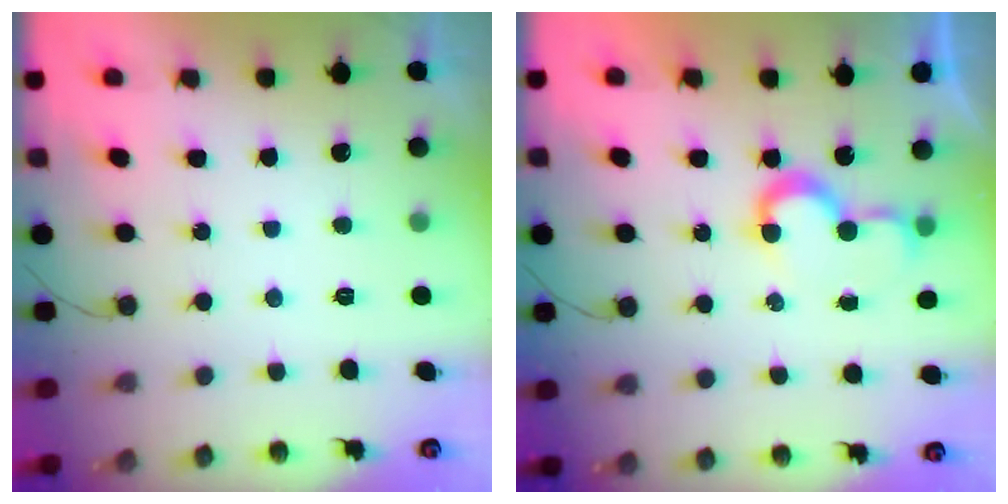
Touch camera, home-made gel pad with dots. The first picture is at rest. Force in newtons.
{"total": 6.9, "press": 6.9, "slide": 0.1}